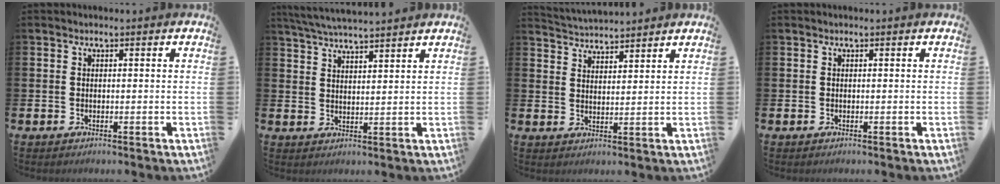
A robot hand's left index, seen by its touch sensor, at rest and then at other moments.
{"total": 4.8, "force": [4.7, 0.0, 1.0], "torque": [-0.036, -0.019, 0.086]}
{"total": 3.8, "force": [3.7, 0.2, -0.4], "torque": [0.000, -0.024, 0.067]}
{"total": 0.0}